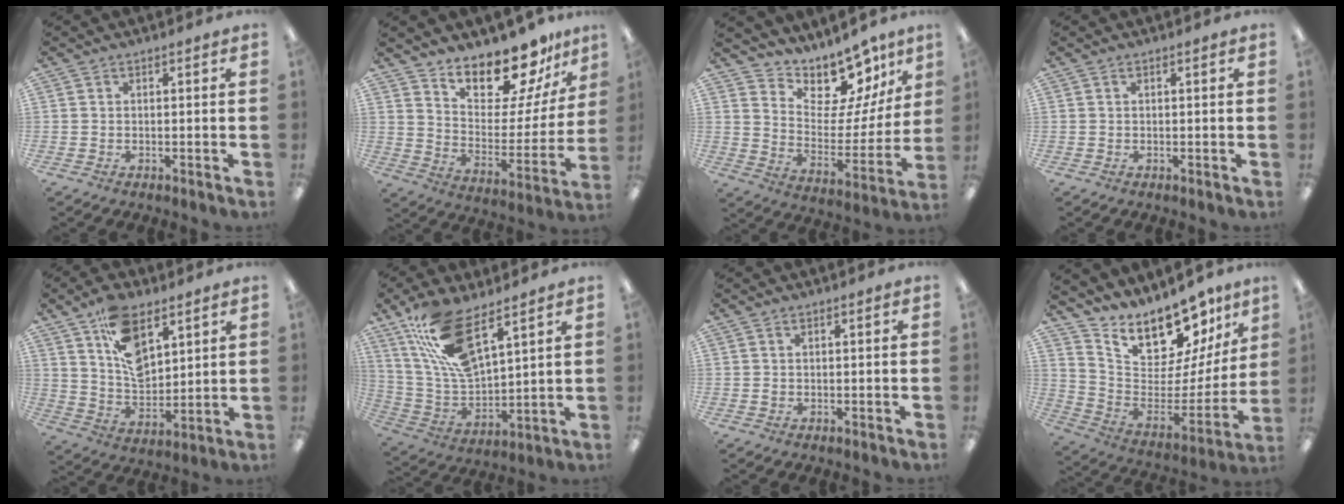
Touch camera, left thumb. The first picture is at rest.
{"total": 16.6, "force": [14.4, 5.5, 6.1], "torque": [-0.108, -0.119, 0.254]}
{"total": 12.7, "force": [11.1, 5.4, 3.2], "torque": [-0.052, -0.109, 0.195]}
{"total": 0.0}
{"total": 13.4, "force": [7.6, 7.4, 8.1], "torque": [-0.135, -0.030, 0.141]}
{"total": 16.4, "force": [10.8, 6.0, 10.8], "torque": [-0.232, -0.042, 0.195]}
{"total": 0.8, "force": [0.1, 0.5, 0.6], "torque": [-0.013, 0.004, 0.000]}
{"total": 16.9, "force": [14.9, 6.4, 4.8], "torque": [-0.086, -0.130, 0.263]}